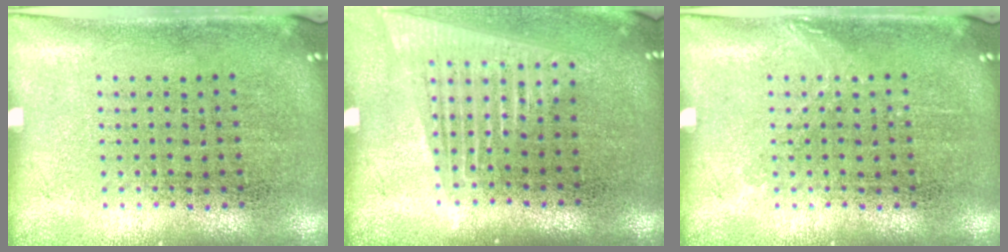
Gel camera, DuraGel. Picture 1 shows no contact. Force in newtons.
{"total": 1.7, "press": 1.5, "slide": 0.8}
{"total": 0.8, "press": 0.8, "slide": 0.2}